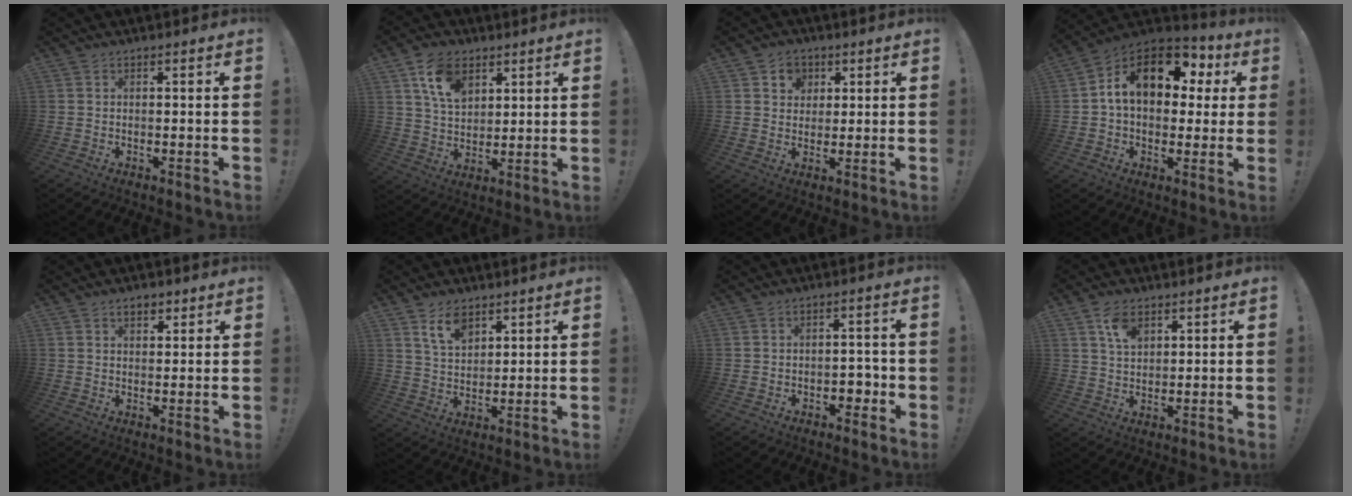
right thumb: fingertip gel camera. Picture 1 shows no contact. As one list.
[{"total": 11.9, "force": [6.6, 7.8, 6.2], "torque": [-0.102, -0.021, 0.126]}, {"total": 6.0, "force": [2.4, 5.4, 1.3], "torque": [-0.018, -0.011, 0.045]}, {"total": 16.4, "force": [5.1, 10.3, 11.7], "torque": [-0.184, -0.007, 0.088]}, {"total": 3.4, "force": [1.9, 2.1, 1.9], "torque": [-0.026, -0.001, 0.032]}, {"total": 8.4, "force": [5.5, 4.4, 4.6], "torque": [-0.086, -0.020, 0.103]}, {"total": 4.0, "force": [-1.5, 3.1, 2.1], "torque": [-0.023, 0.009, -0.026]}, {"total": 6.3, "force": [3.5, 3.7, 3.6], "torque": [-0.048, -0.013, 0.061]}]